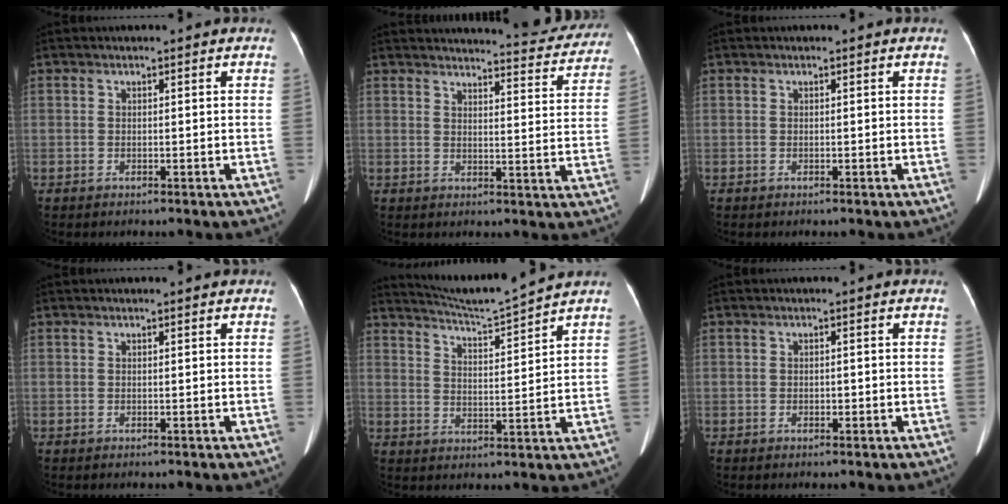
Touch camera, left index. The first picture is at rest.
{"total": 12.7, "force": [12.4, 1.5, 2.3], "torque": [-0.011, -0.042, 0.125]}
{"total": 0.0}
{"total": 0.0}
{"total": 8.0, "force": [7.6, -2.2, 1.2], "torque": [-0.040, -0.016, 0.135]}
{"total": 0.9, "force": [-0.3, 0.6, 0.6], "torque": [-0.009, 0.002, -0.003]}